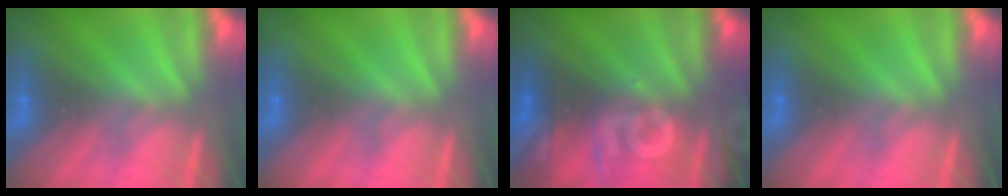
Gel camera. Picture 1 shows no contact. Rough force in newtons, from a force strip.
{"total": 0.0}
{"total": 2.6}
{"total": 0.0}